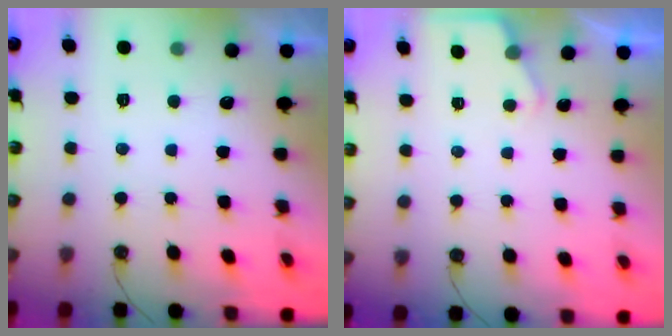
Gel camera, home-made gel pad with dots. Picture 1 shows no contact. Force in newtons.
{"total": 2.6, "press": 2.6, "slide": 0.4}